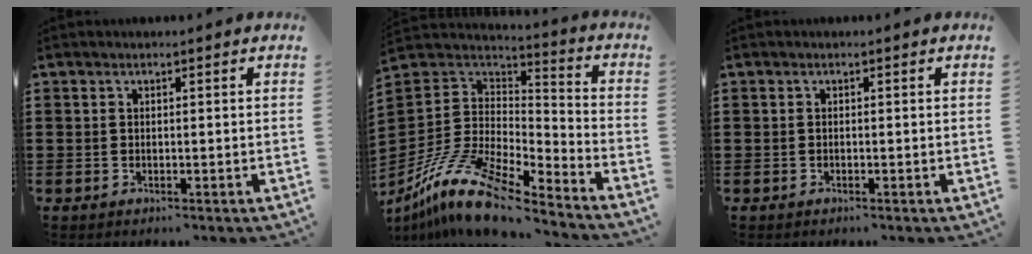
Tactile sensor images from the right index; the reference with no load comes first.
{"total": 14.1, "force": [-10.6, 4.2, 8.4], "torque": [-0.186, 0.024, -0.207]}
{"total": 0.0}